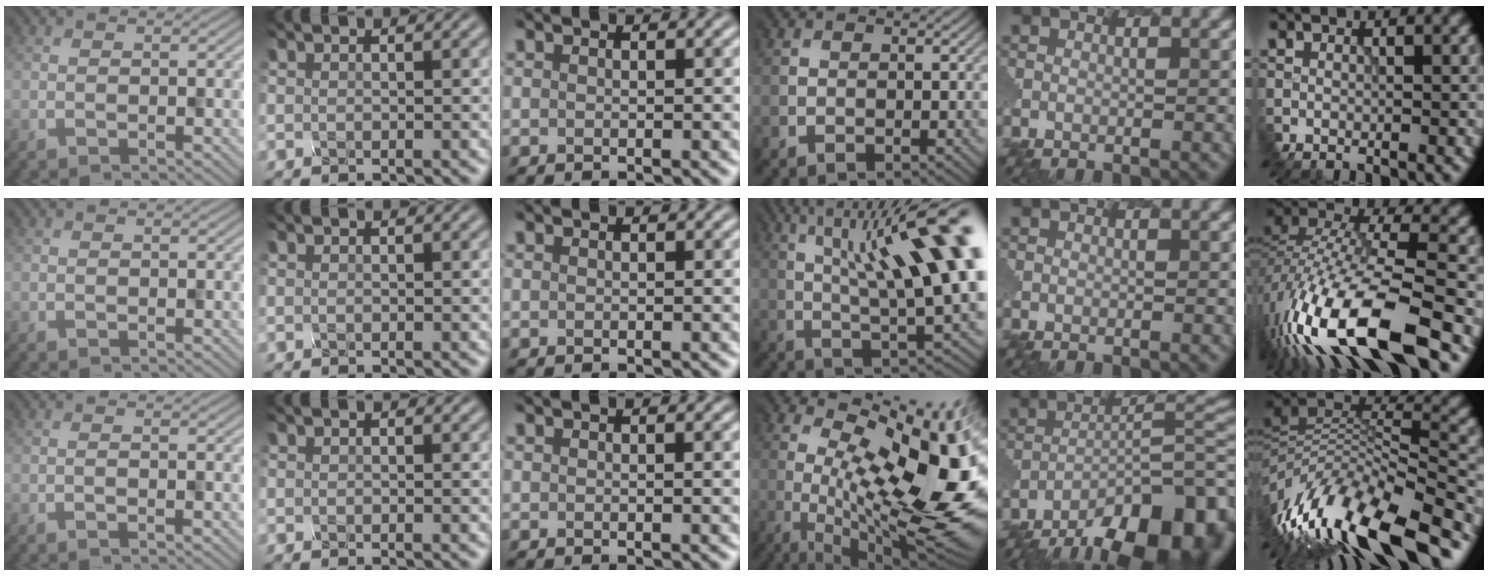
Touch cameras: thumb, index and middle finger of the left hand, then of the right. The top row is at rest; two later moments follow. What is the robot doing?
{"motion": "disassemble", "object": "hinged tin"}